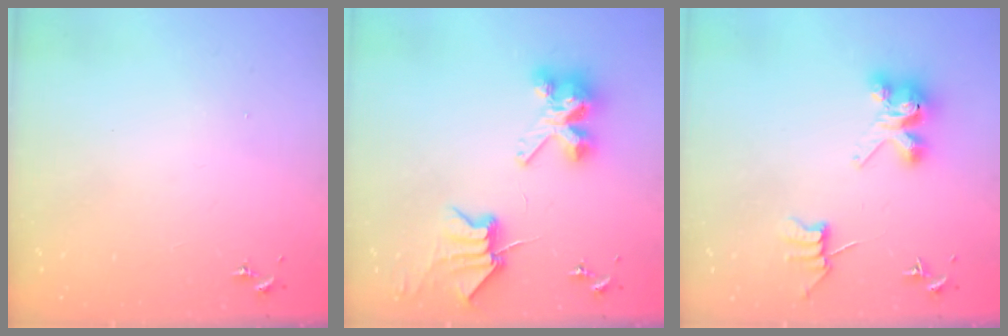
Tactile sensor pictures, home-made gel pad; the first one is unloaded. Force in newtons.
{"total": 8.8, "press": 8.7, "slide": 1.2}
{"total": 8.0, "press": 8.0, "slide": 0.4}